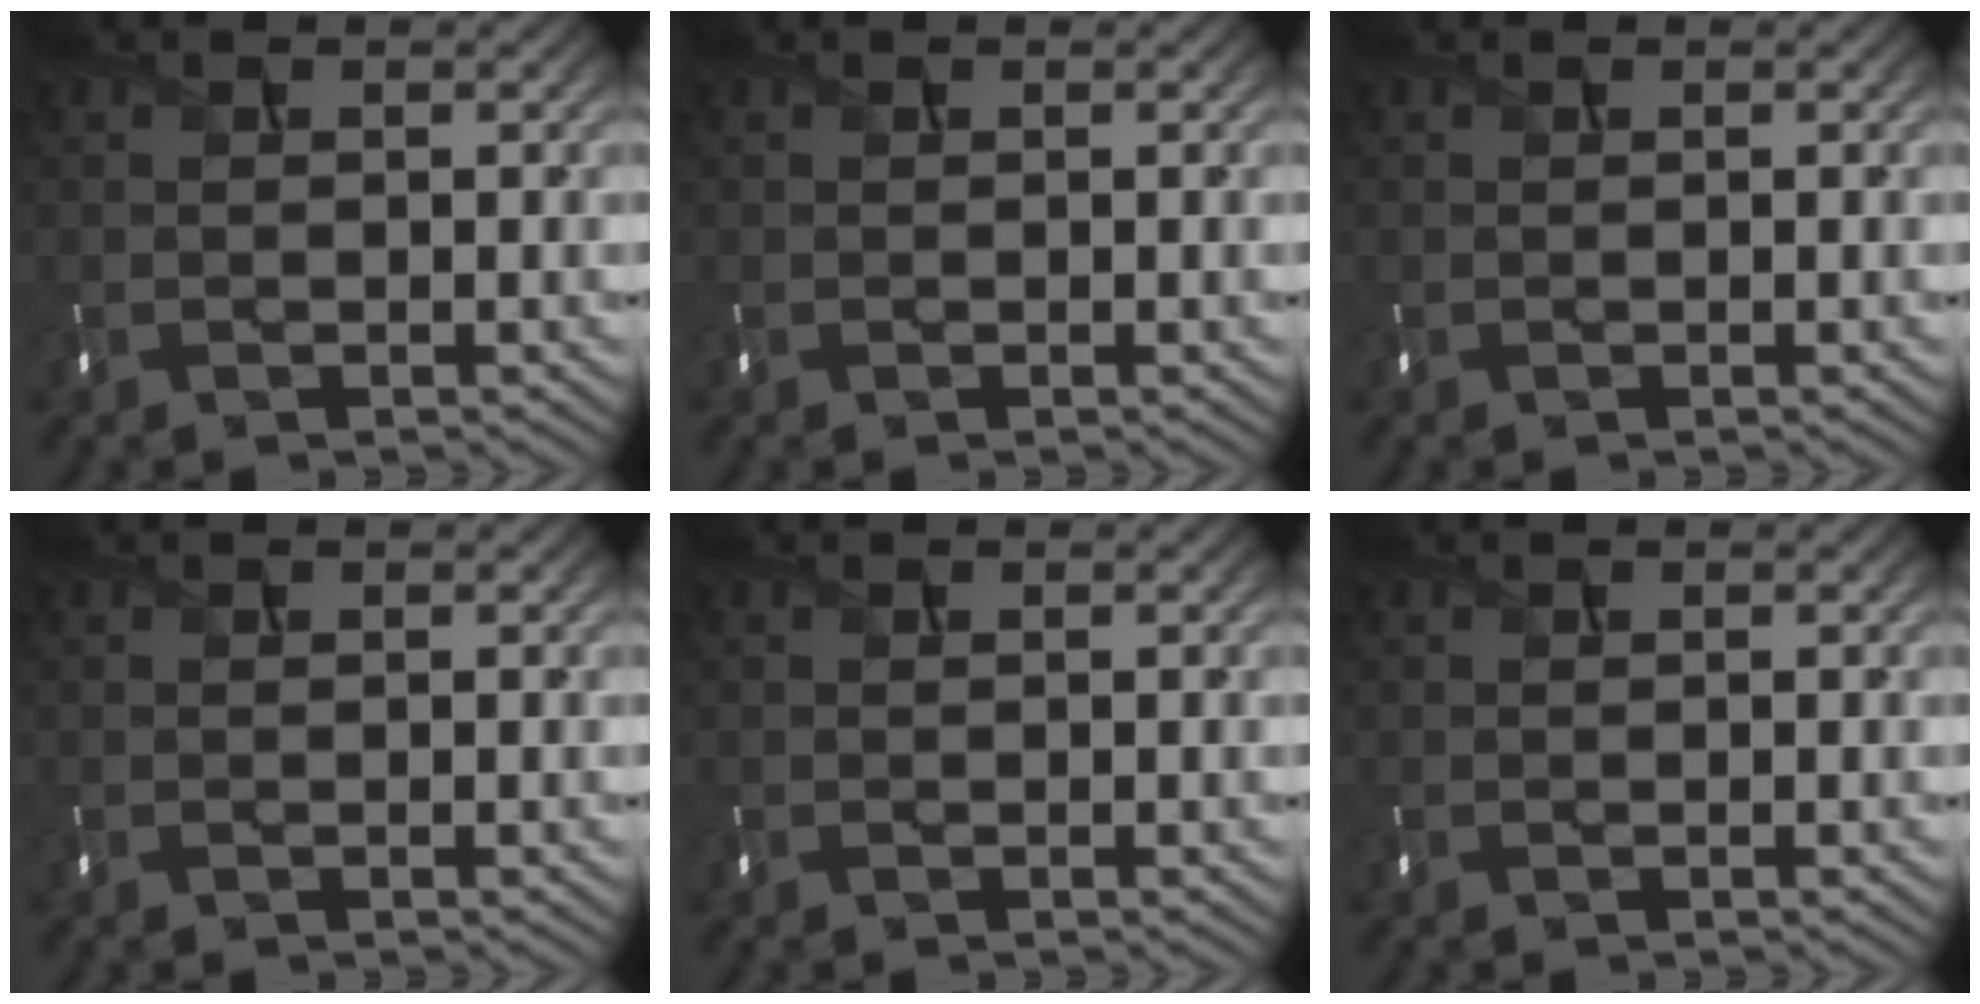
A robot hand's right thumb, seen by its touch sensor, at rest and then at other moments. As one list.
[{"total": 0.0}, {"total": 0.0}, {"total": 0.0}, {"total": 0.0}, {"total": 0.0}]